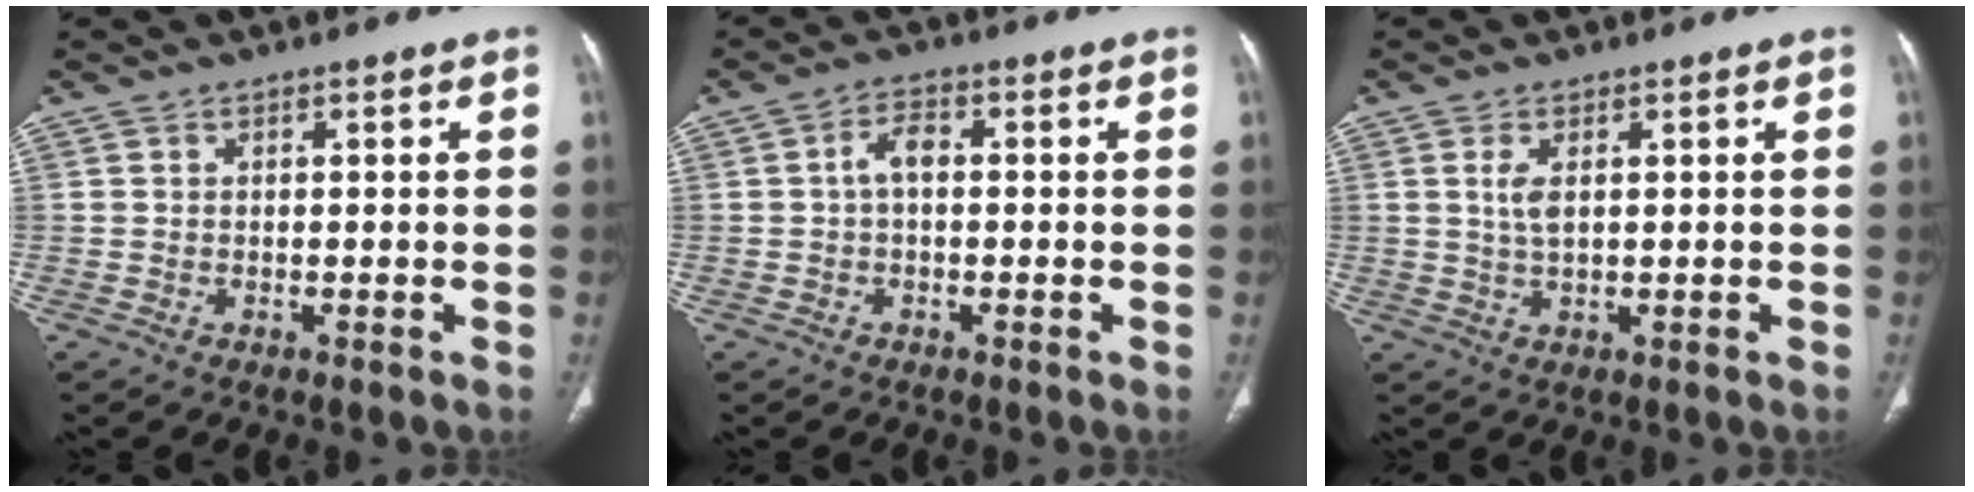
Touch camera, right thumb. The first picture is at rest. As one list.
[{"total": 3.4, "force": [0.0, 2.0, 2.8], "torque": [-0.047, 0.014, -0.007]}, {"total": 3.1, "force": [0.9, 1.3, 2.7], "torque": [-0.061, -0.003, 0.024]}]